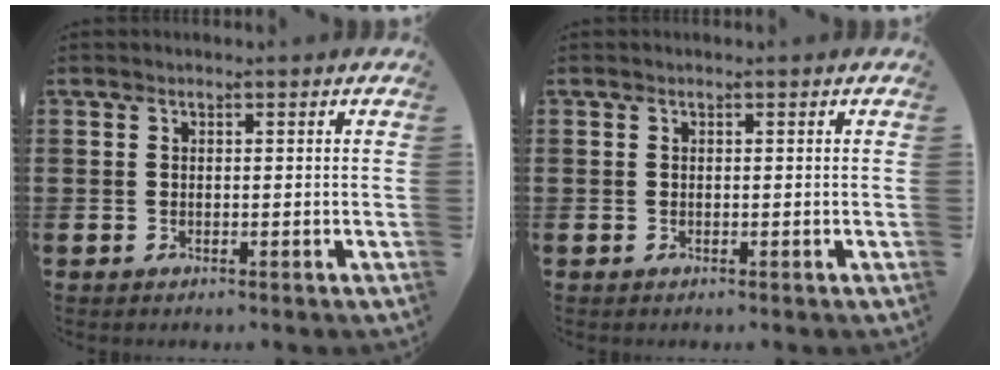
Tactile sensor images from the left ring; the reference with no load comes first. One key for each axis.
{"total": 0.0}